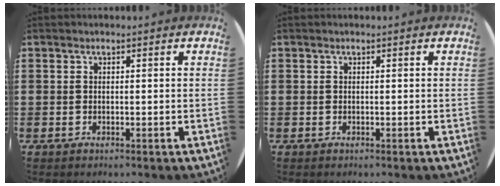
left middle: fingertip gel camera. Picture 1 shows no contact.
{"total": 0.0}